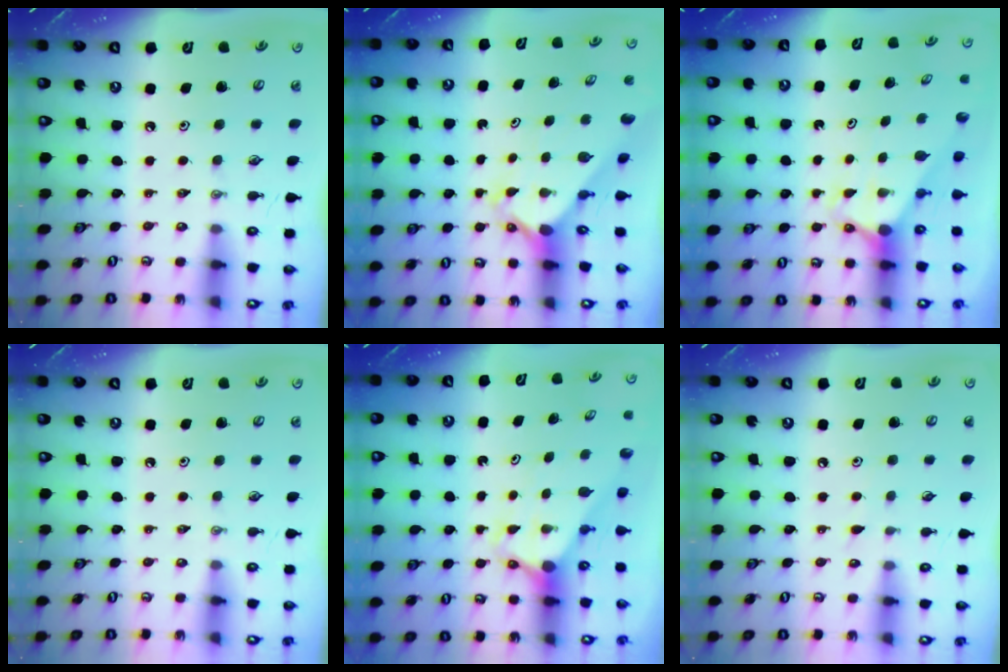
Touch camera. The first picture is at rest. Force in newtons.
{"total": 2.3, "press": 2.3, "slide": 0.1}
{"total": 2.8, "press": 2.8, "slide": 0.0}
{"total": 0.0}
{"total": 2.7, "press": 2.7, "slide": 0.0}
{"total": 2.9, "press": 2.9, "slide": 0.4}